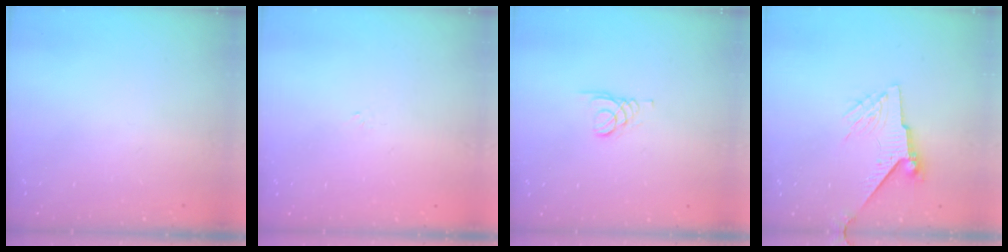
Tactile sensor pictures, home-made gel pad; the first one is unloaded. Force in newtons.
{"total": 1.2, "press": 1.2, "slide": 0.4}
{"total": 1.6, "press": 1.5, "slide": 0.2}
{"total": 7.0, "press": 6.9, "slide": 1.0}